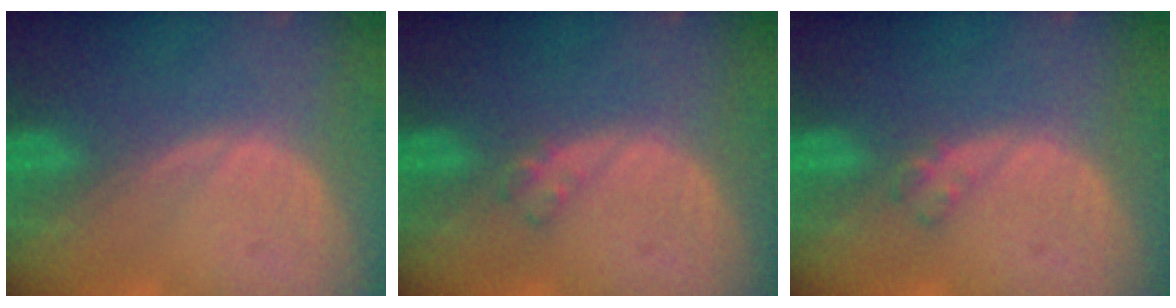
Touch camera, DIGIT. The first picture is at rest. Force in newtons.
{"total": 1.6, "press": 1.6, "slide": 0.2}
{"total": 1.6, "press": 1.6, "slide": 0.2}